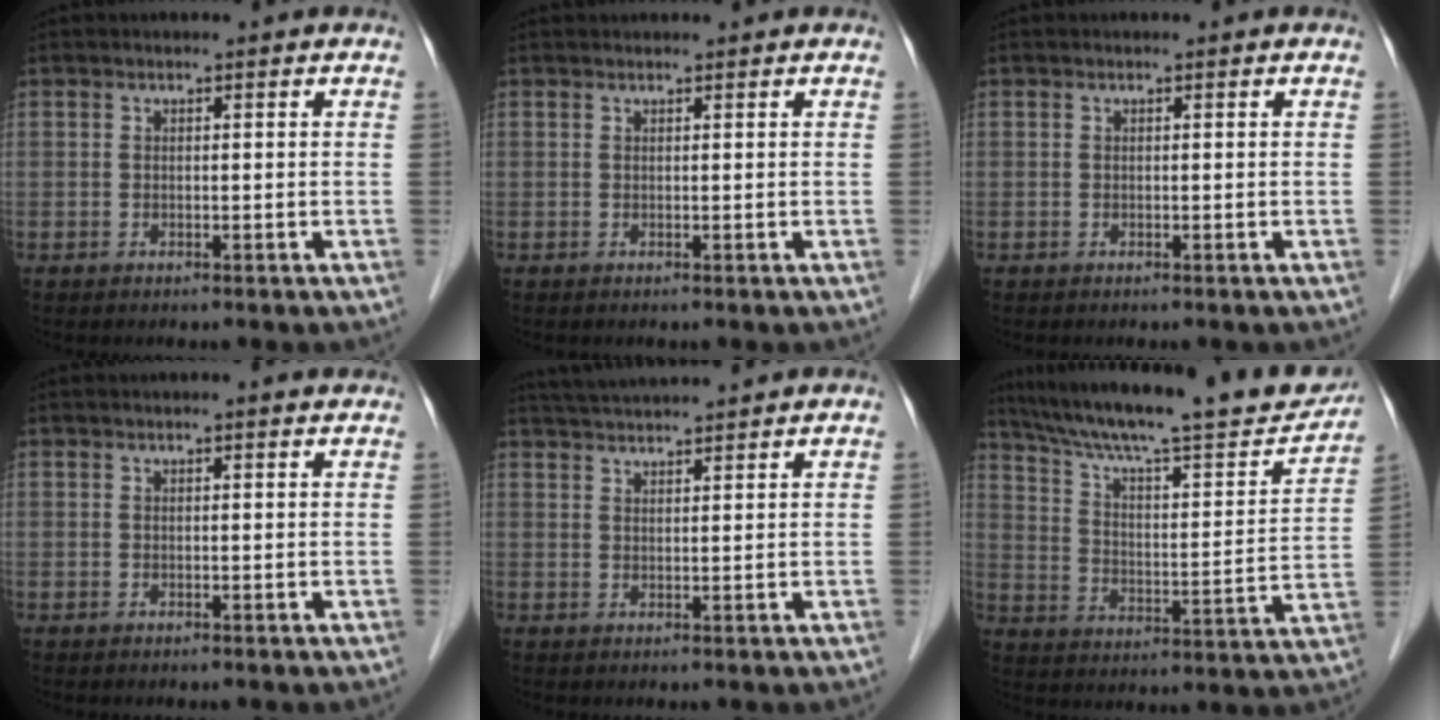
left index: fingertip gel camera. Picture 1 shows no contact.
{"total": 1.5, "force": [1.5, 0.1, 0.3], "torque": [-0.006, 0.023, 0.026]}
{"total": 0.0}
{"total": 2.1, "force": [1.9, 0.0, 0.8], "torque": [-0.013, 0.014, 0.023]}
{"total": 7.2, "force": [6.7, -0.7, 2.4], "torque": [-0.048, 0.032, 0.108]}
{"total": 25.0, "force": [21.5, 3.3, 12.2], "torque": [-0.200, -0.009, 0.306]}